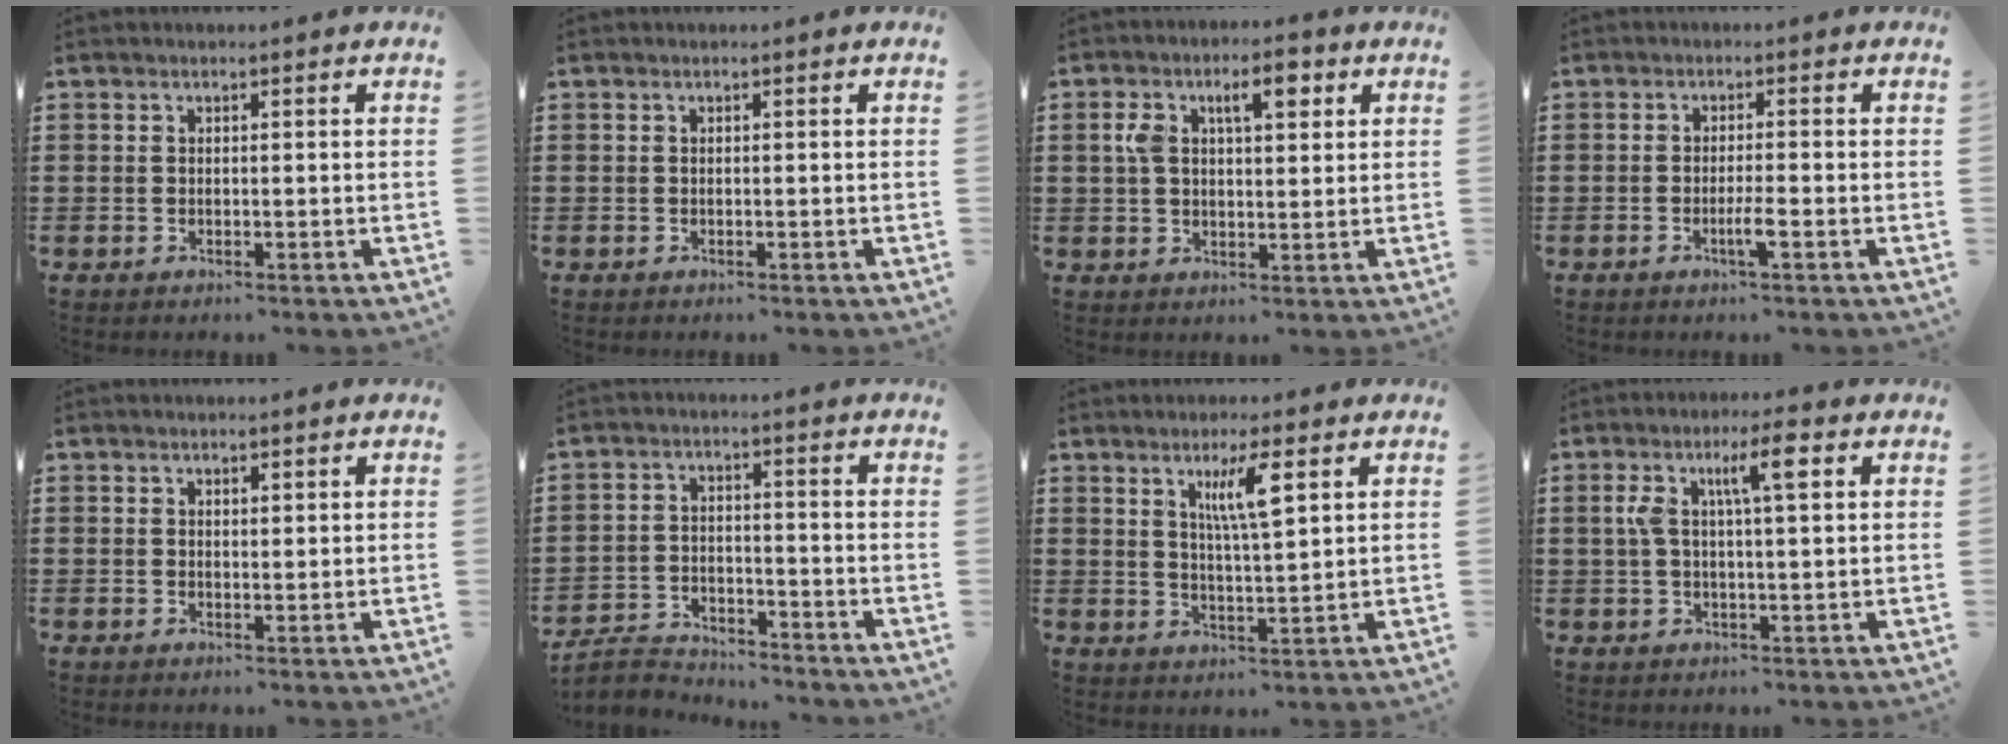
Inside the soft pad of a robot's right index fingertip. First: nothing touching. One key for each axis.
{"total": 0.0}
{"total": 6.4, "fx": 2.4, "fy": 2.9, "fz": 5.2, "tx": -0.087, "ty": 0.005, "tz": 0.033}
{"total": 3.0, "fx": -1.4, "fy": 0.0, "fz": 2.7, "tx": -0.044, "ty": -0.003, "tz": -0.025}
{"total": 1.0, "fx": 0.8, "fy": 0.5, "fz": 0.3, "tx": -0.006, "ty": 0.004, "tz": 0.014}
{"total": 3.3, "fx": -3.1, "fy": 0.9, "fz": 0.4, "tx": -0.028, "ty": 0.002, "tz": -0.071}
{"total": 6.0, "fx": 2.8, "fy": 1.0, "fz": 5.2, "tx": -0.101, "ty": 0.005, "tz": 0.042}
{"total": 6.8, "fx": 2.1, "fy": 1.3, "fz": 6.4, "tx": -0.122, "ty": 0.002, "tz": 0.030}